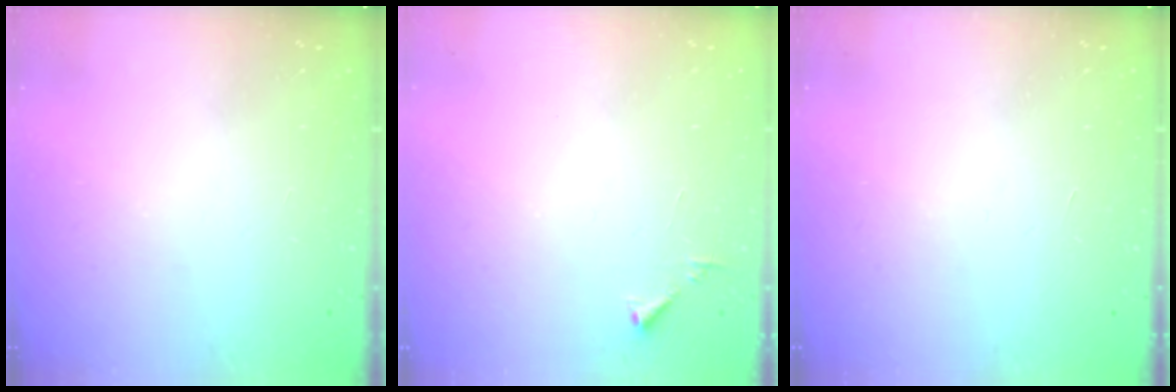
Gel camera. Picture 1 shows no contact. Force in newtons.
{"total": 3.3, "press": 3.2, "slide": 0.4}
{"total": 1.5, "press": 1.5, "slide": 0.1}